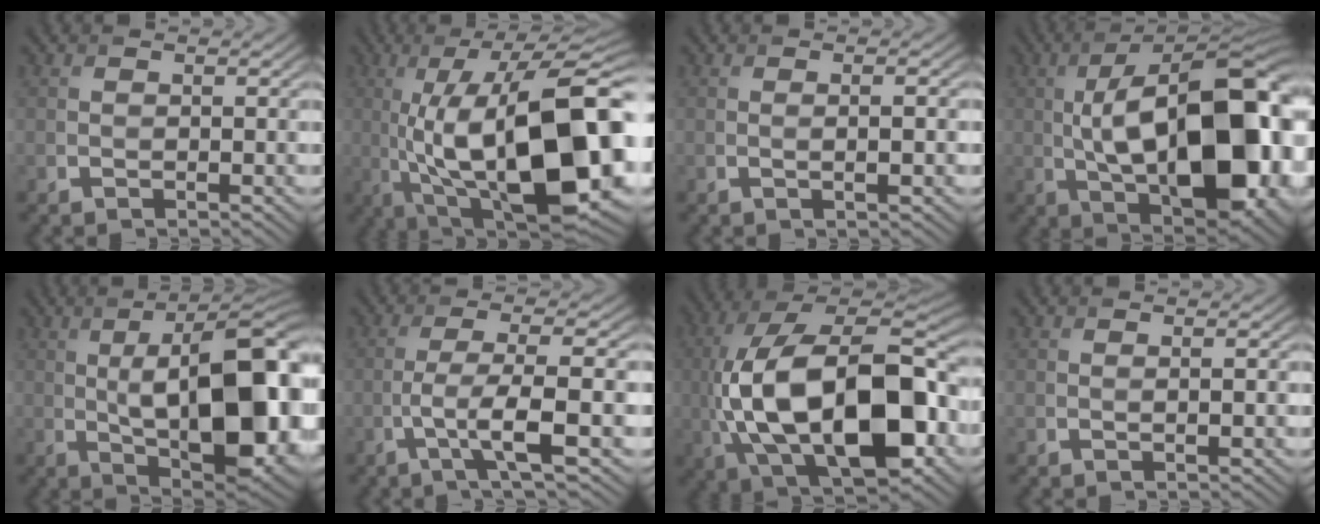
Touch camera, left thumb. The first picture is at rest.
{"total": 19.3, "force": [-1.9, 7.2, 17.8], "torque": [-0.292, 0.014, -0.035]}
{"total": 2.1, "force": [0.0, 0.5, 2.0], "torque": [-0.030, 0.003, -0.002]}
{"total": 19.2, "force": [-1.3, 8.5, 17.1], "torque": [-0.252, 0.022, -0.033]}
{"total": 18.7, "force": [-0.2, 7.6, 17.0], "torque": [-0.235, 0.010, -0.012]}
{"total": 6.3, "force": [-2.1, 0.9, 5.9], "torque": [-0.104, 0.012, -0.051]}
{"total": 19.5, "force": [-2.8, 10.0, 16.5], "torque": [-0.329, 0.006, -0.049]}
{"total": 1.3, "force": [0.1, 0.3, 1.2], "torque": [-0.019, 0.003, 0.000]}